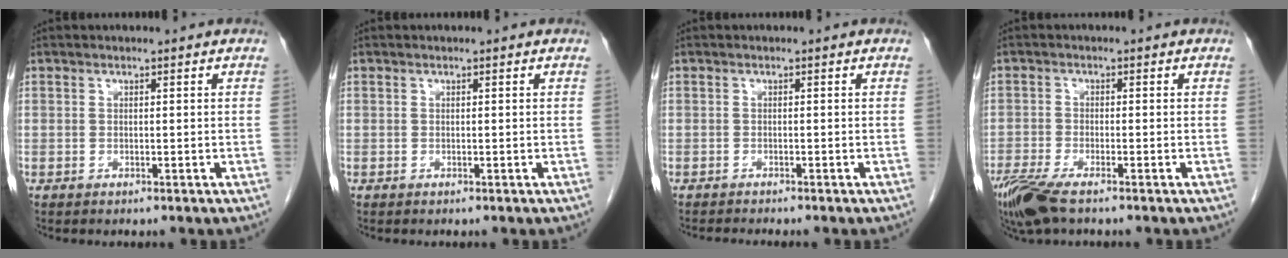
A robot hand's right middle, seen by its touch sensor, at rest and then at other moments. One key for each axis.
{"total": 0.0}
{"total": 2.2, "fx": -2.1, "fy": -0.2, "fz": 0.7, "tx": -0.009, "ty": -0.003, "tz": -0.032}
{"total": 6.6, "fx": -4.7, "fy": 1.3, "fz": 4.4, "tx": -0.089, "ty": -0.017, "tz": -0.087}